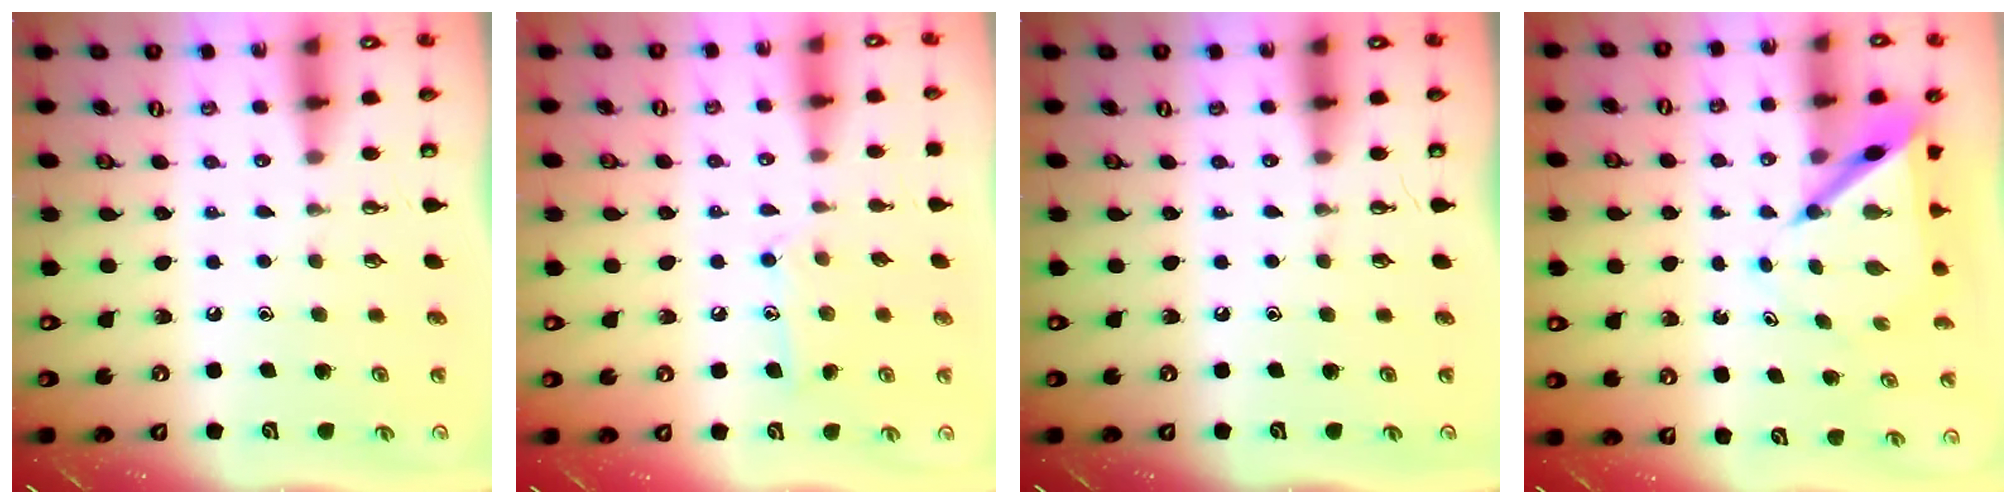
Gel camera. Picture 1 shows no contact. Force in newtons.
{"total": 8.7, "press": 8.6, "slide": 0.6}
{"total": 0.0}
{"total": 6.8, "press": 6.8, "slide": 0.7}